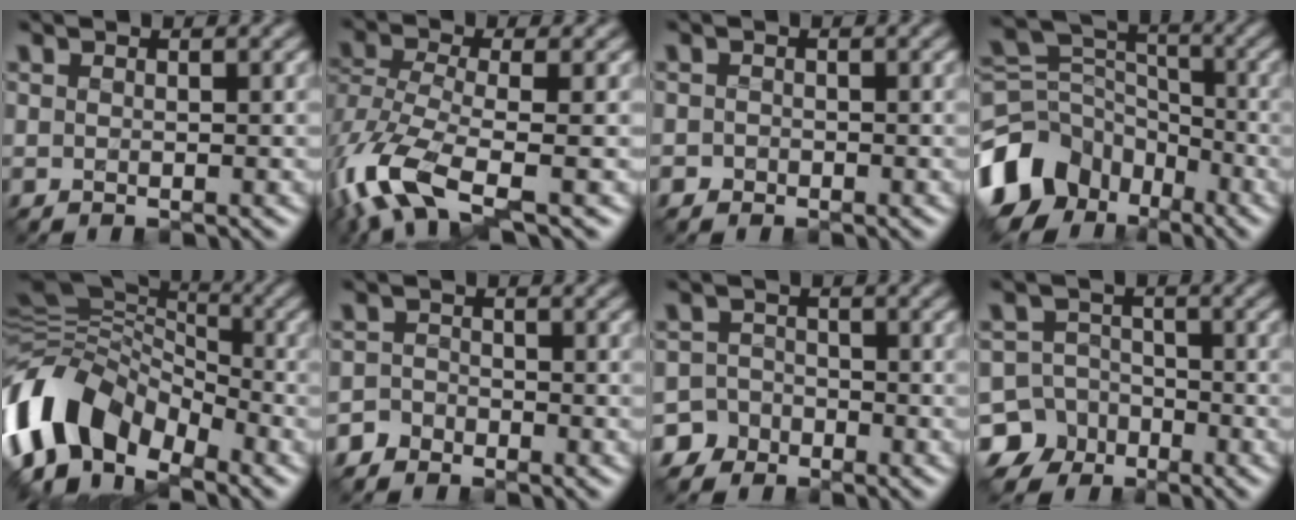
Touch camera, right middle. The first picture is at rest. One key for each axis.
{"total": 8.4, "fx": -4.1, "fy": 3.2, "fz": 6.6, "tx": -0.160, "ty": -0.011, "tz": -0.087}
{"total": 0.8, "fx": -0.4, "fy": 0.7, "fz": 0.0, "tx": 0.006, "ty": -0.003, "tz": -0.008}
{"total": 11.1, "fx": -6.6, "fy": 7.4, "fz": 4.9, "tx": -0.110, "ty": 0.005, "tz": -0.131}
{"total": 12.3, "fx": -5.8, "fy": 7.5, "fz": 7.8, "tx": -0.157, "ty": 0.004, "tz": -0.123}
{"total": 1.9, "fx": -1.5, "fy": 1.2, "fz": 0.0, "tx": 0.013, "ty": 0.006, "tz": -0.035}
{"total": 4.9, "fx": -3.3, "fy": 3.6, "fz": 0.2, "tx": 0.020, "ty": -0.009, "tz": -0.066}
{"total": 8.8, "fx": -5.2, "fy": 7.0, "fz": 1.2, "tx": -0.016, "ty": -0.025, "tz": -0.117}